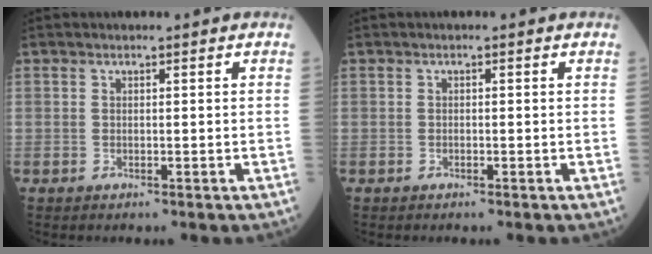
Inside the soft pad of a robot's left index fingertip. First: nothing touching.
{"total": 0.0}